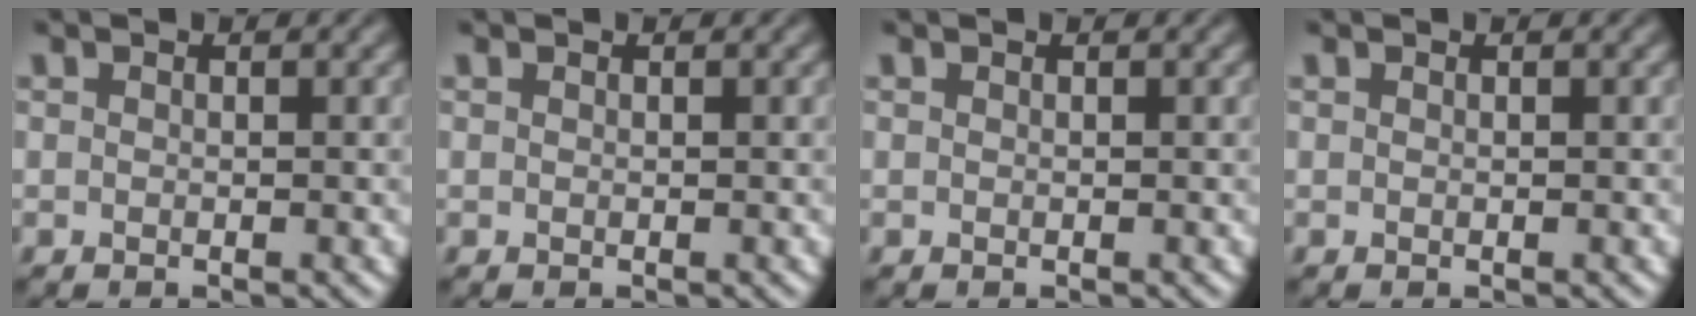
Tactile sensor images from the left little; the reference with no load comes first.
{"total": 0.0}
{"total": 0.0}
{"total": 0.0}